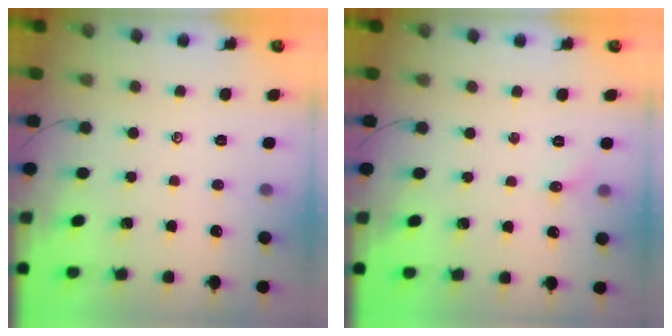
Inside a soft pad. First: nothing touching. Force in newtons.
{"total": 3.7, "press": 3.5, "slide": 1.3}